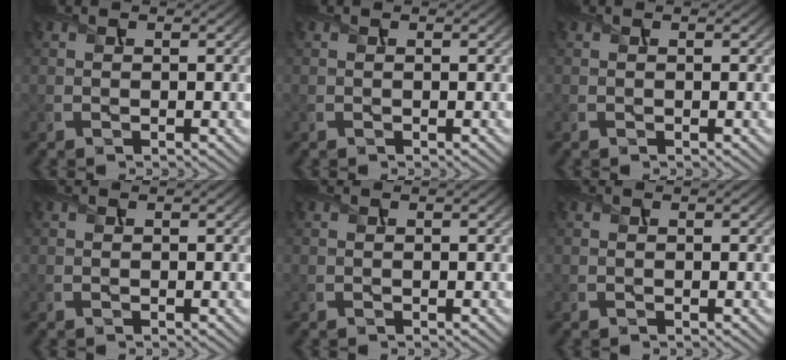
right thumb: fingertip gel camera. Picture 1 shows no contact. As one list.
[{"total": 0.0}, {"total": 0.0}, {"total": 0.0}, {"total": 0.0}, {"total": 0.0}]